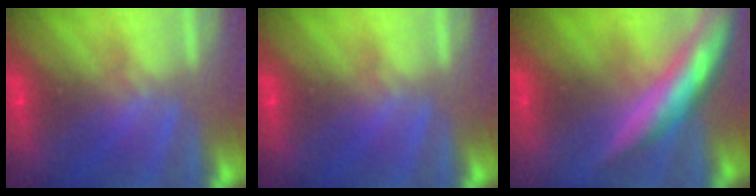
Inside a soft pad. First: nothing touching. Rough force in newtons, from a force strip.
{"total": 0.0}
{"total": 7.8}